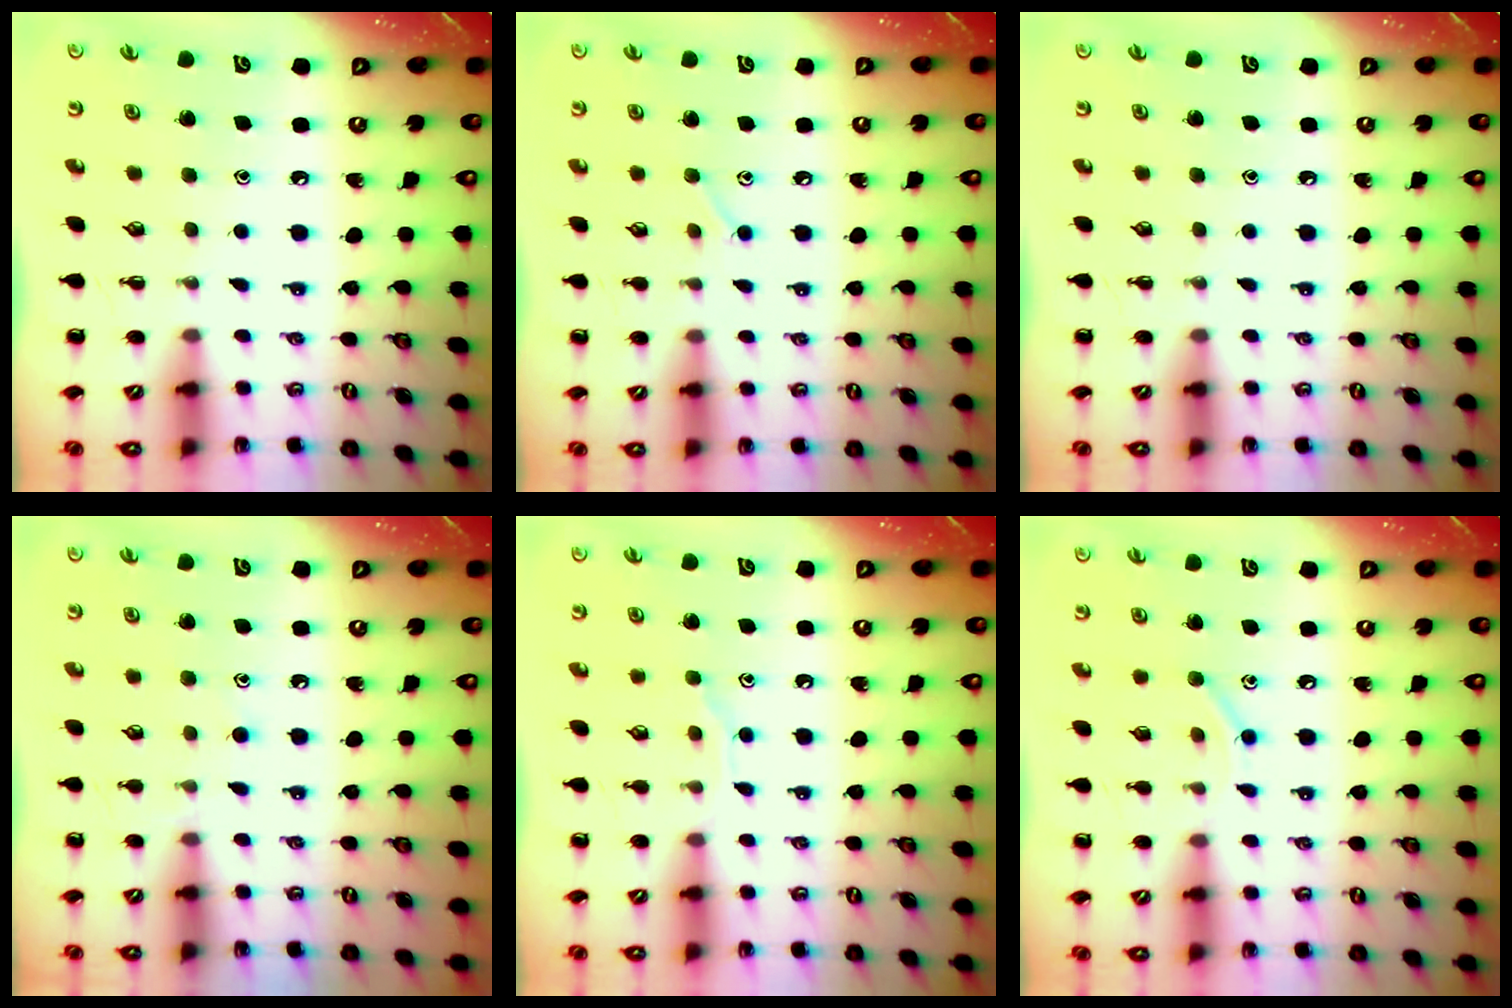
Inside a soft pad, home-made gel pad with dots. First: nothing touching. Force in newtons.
{"total": 4.4, "press": 4.2, "slide": 1.3}
{"total": 0.0}
{"total": 5.6, "press": 5.2, "slide": 2.1}
{"total": 7.0, "press": 7.0, "slide": 0.8}
{"total": 7.8, "press": 7.7, "slide": 1.5}